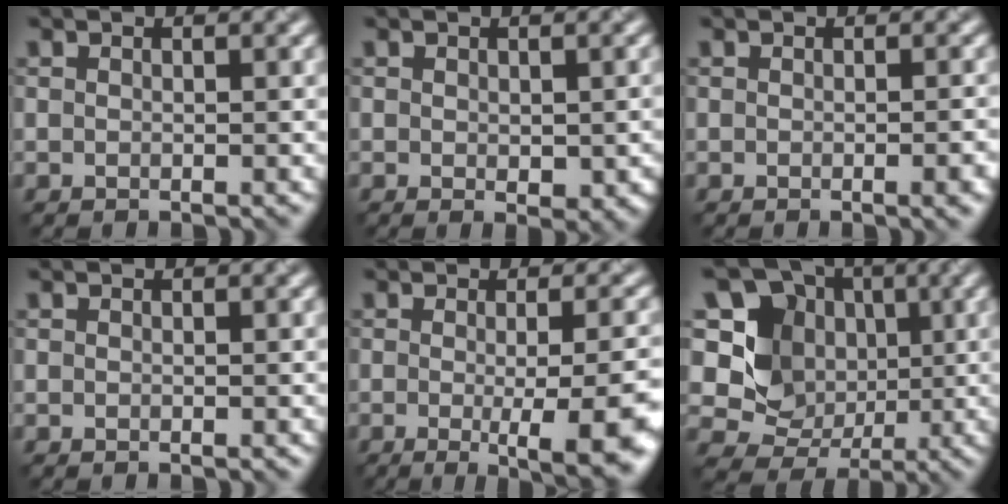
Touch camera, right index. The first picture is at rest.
{"total": 2.9, "force": [-0.5, 1.5, 2.4], "torque": [-0.033, -0.010, -0.001]}
{"total": 2.3, "force": [-0.6, 0.7, 2.1], "torque": [-0.015, -0.002, -0.006]}
{"total": 0.0}
{"total": 8.5, "force": [-2.0, 2.2, 7.9], "torque": [-0.082, -0.016, -0.018]}
{"total": 11.4, "force": [2.3, 10.0, 5.1], "torque": [-0.120, 0.023, 0.019]}